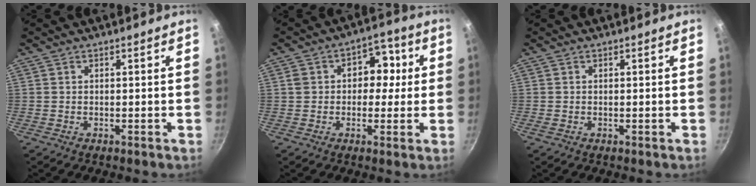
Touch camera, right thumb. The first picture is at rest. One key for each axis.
{"total": 8.2, "fx": 0.7, "fy": 6.4, "fz": 5.1, "tx": -0.015, "ty": 0.015, "tz": -0.001}
{"total": 0.0}